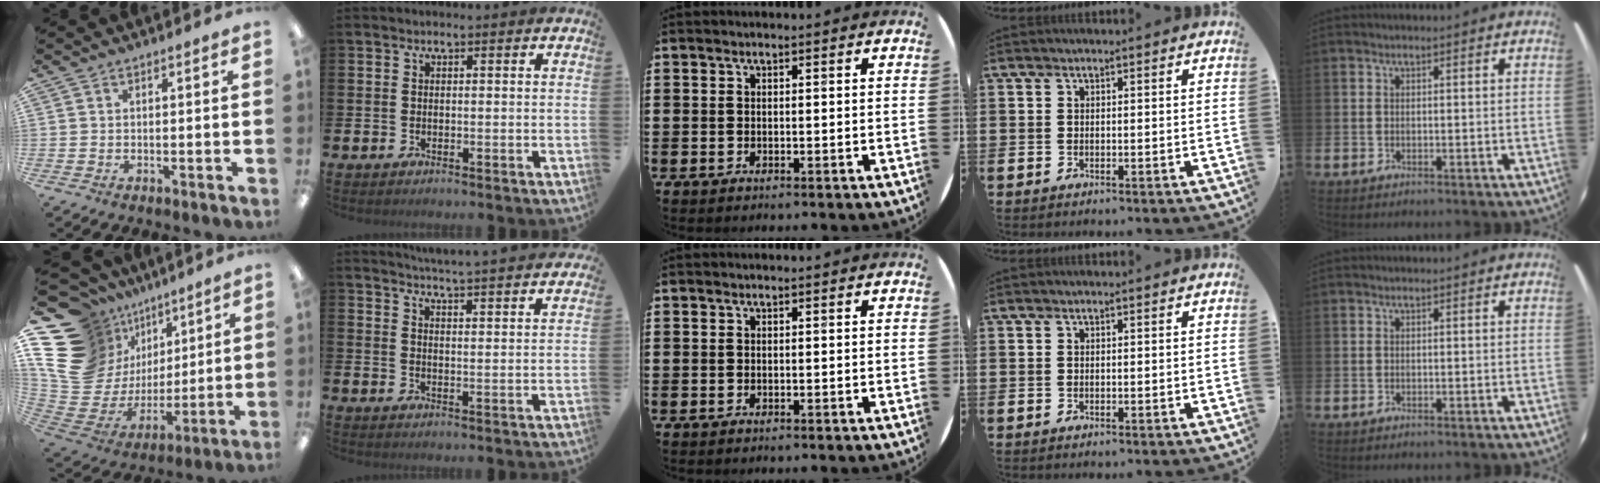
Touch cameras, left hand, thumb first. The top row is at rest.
{"thumb": {"total": 20.0, "force": [7.8, 16.2, 8.8], "torque": [-0.186, -0.070, 0.177]}, "index": {"total": 5.2, "force": [5.2, -0.5, 0.5], "torque": [-0.025, -0.038, 0.090]}}